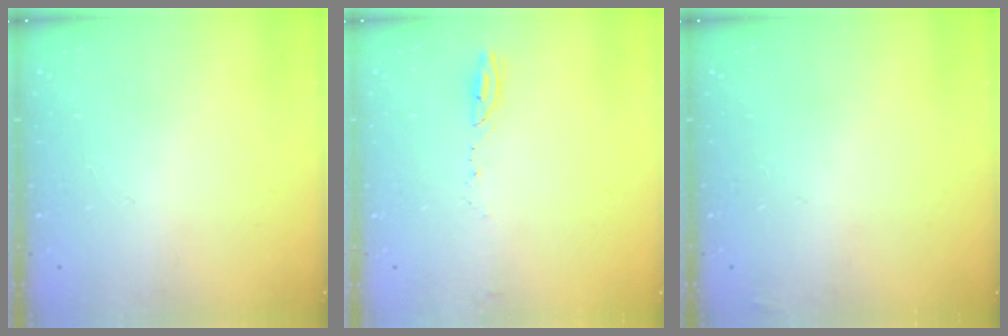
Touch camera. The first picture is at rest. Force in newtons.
{"total": 4.7, "press": 4.7, "slide": 0.5}
{"total": 2.3, "press": 2.2, "slide": 0.8}